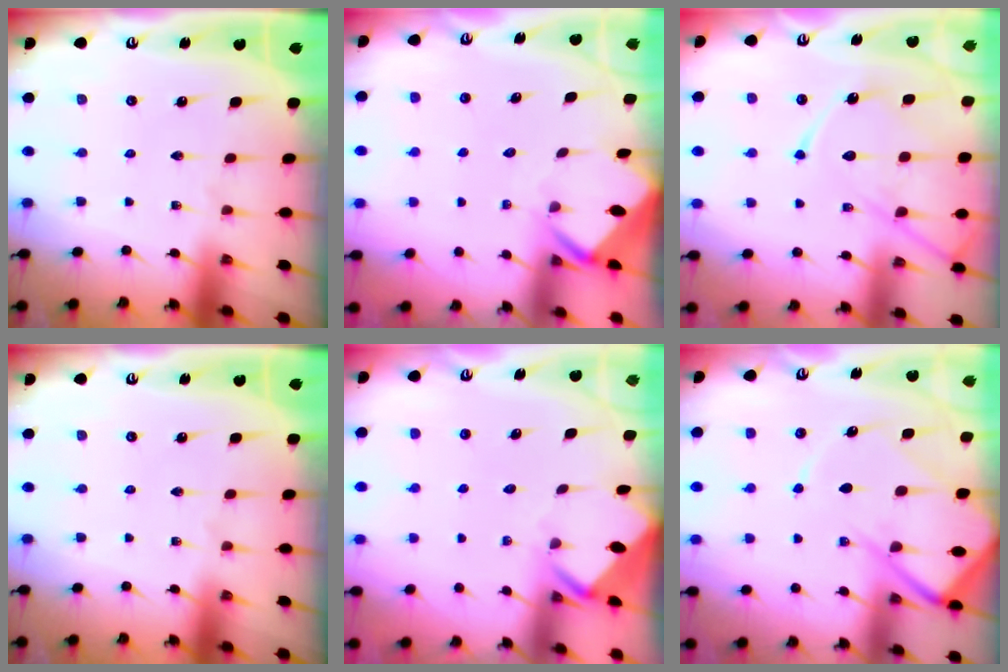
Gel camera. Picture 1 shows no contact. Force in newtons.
{"total": 2.3, "press": 2.3, "slide": 0.2}
{"total": 13.0, "press": 12.9, "slide": 1.2}
{"total": 0.0}
{"total": 3.3, "press": 3.3, "slide": 0.2}
{"total": 12.1, "press": 12.0, "slide": 1.3}